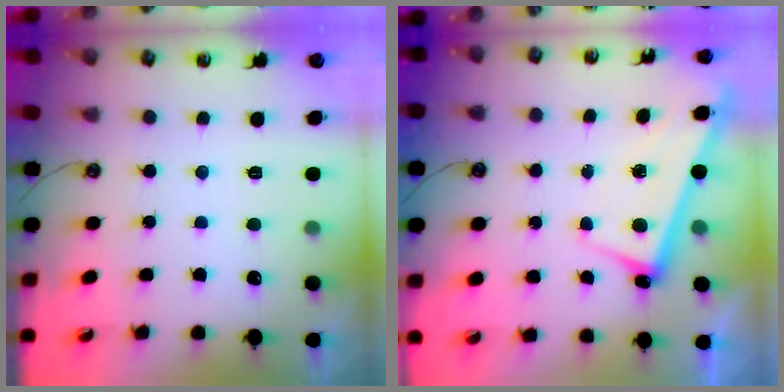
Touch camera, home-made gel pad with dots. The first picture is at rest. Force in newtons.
{"total": 2.8, "press": 2.8, "slide": 0.4}